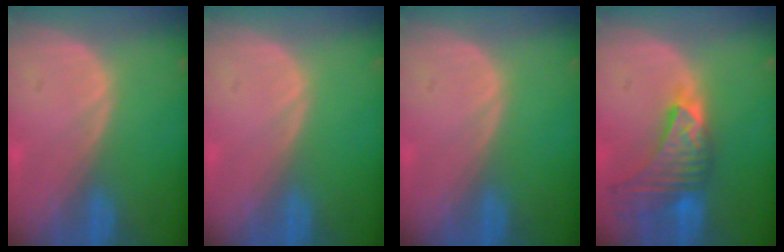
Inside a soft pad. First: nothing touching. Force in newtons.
{"total": 0.0}
{"total": 0.0}
{"total": 9.2, "press": 8.3, "slide": 3.9}